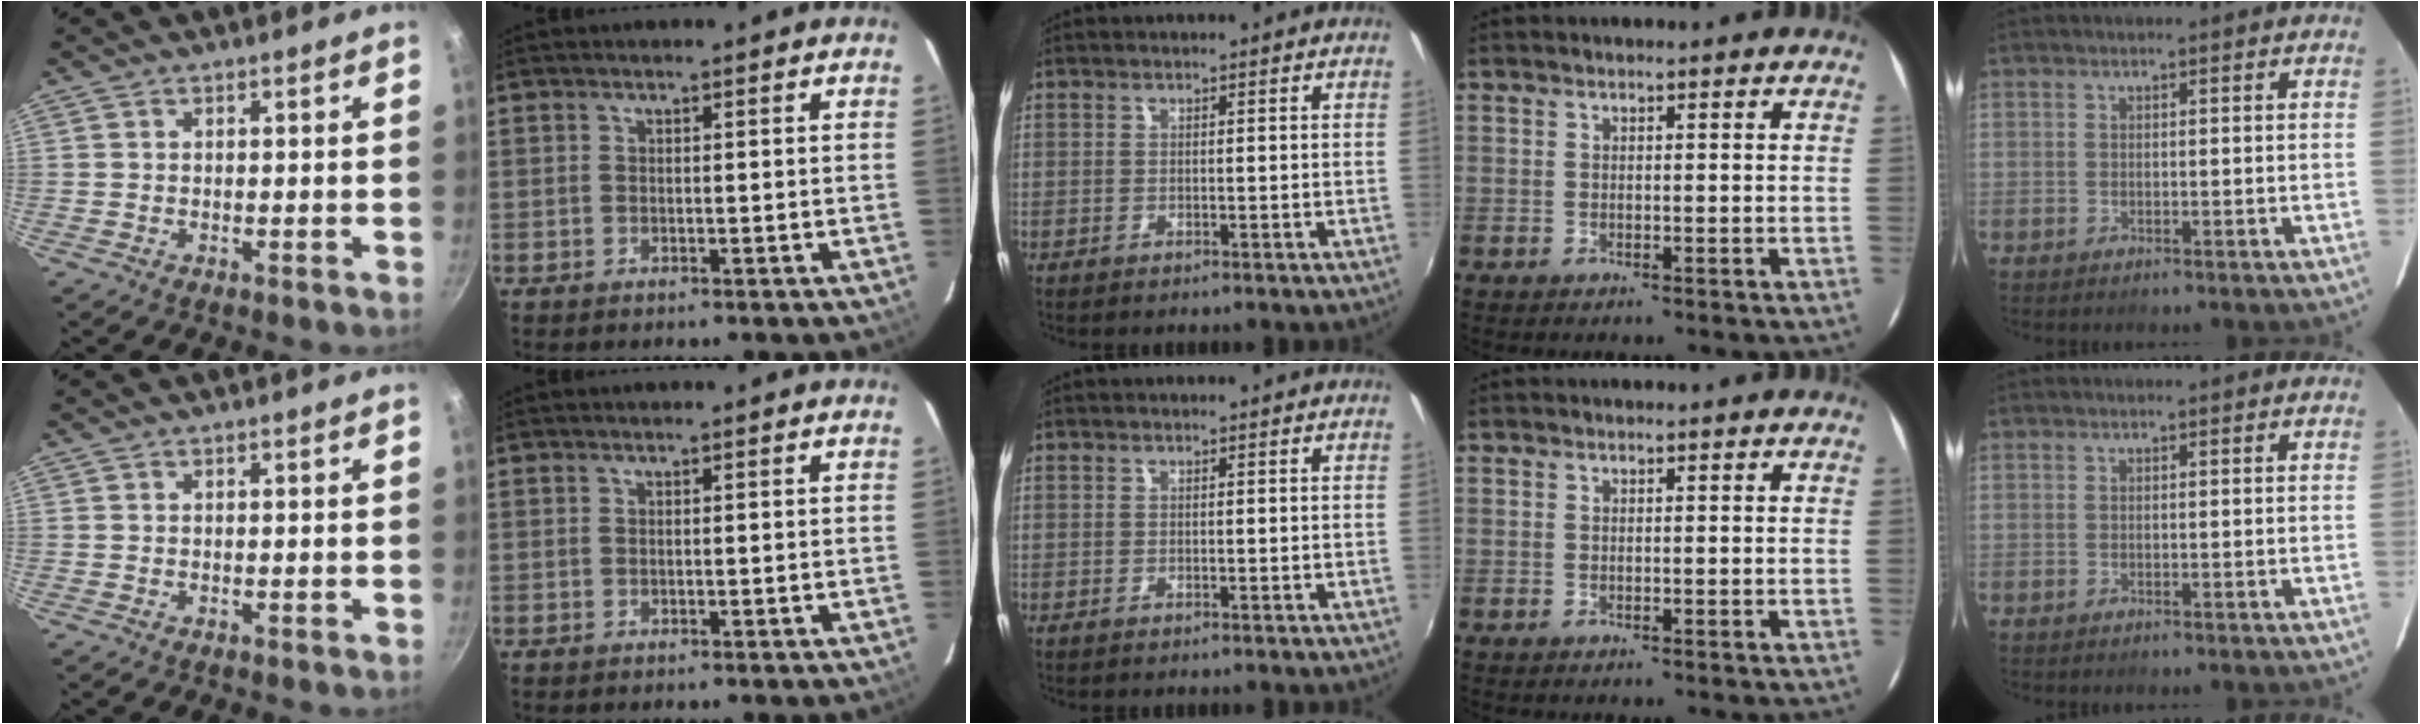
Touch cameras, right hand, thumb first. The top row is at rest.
{}